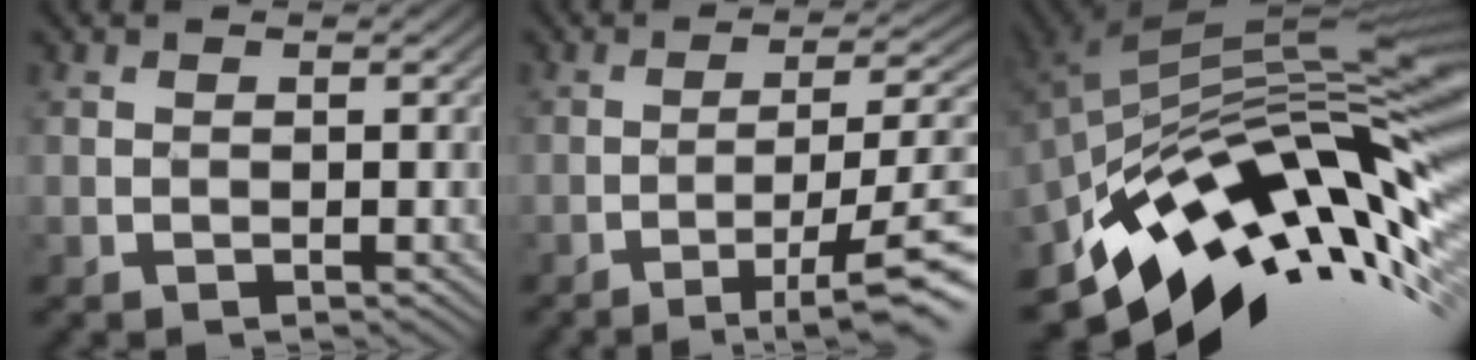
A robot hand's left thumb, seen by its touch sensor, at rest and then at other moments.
{"total": 9.5, "force": [-4.0, 1.7, 8.4], "torque": [-0.130, 0.005, -0.054]}
{"total": 15.6, "force": [-6.0, 6.8, 12.8], "torque": [-0.228, 0.001, -0.117]}